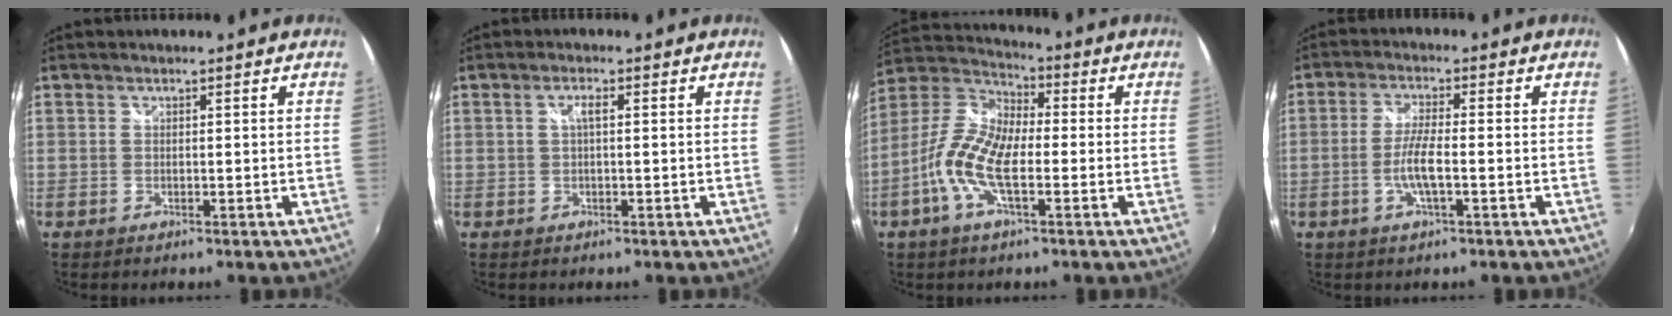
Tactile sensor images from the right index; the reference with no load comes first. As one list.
[{"total": 1.7, "force": [0.2, 0.4, 1.7], "torque": [-0.031, 0.005, 0.000]}, {"total": 12.2, "force": [-3.4, 4.9, 10.7], "torque": [-0.228, 0.008, -0.075]}, {"total": 5.5, "force": [-1.6, 0.7, 5.2], "torque": [-0.108, -0.001, -0.031]}]